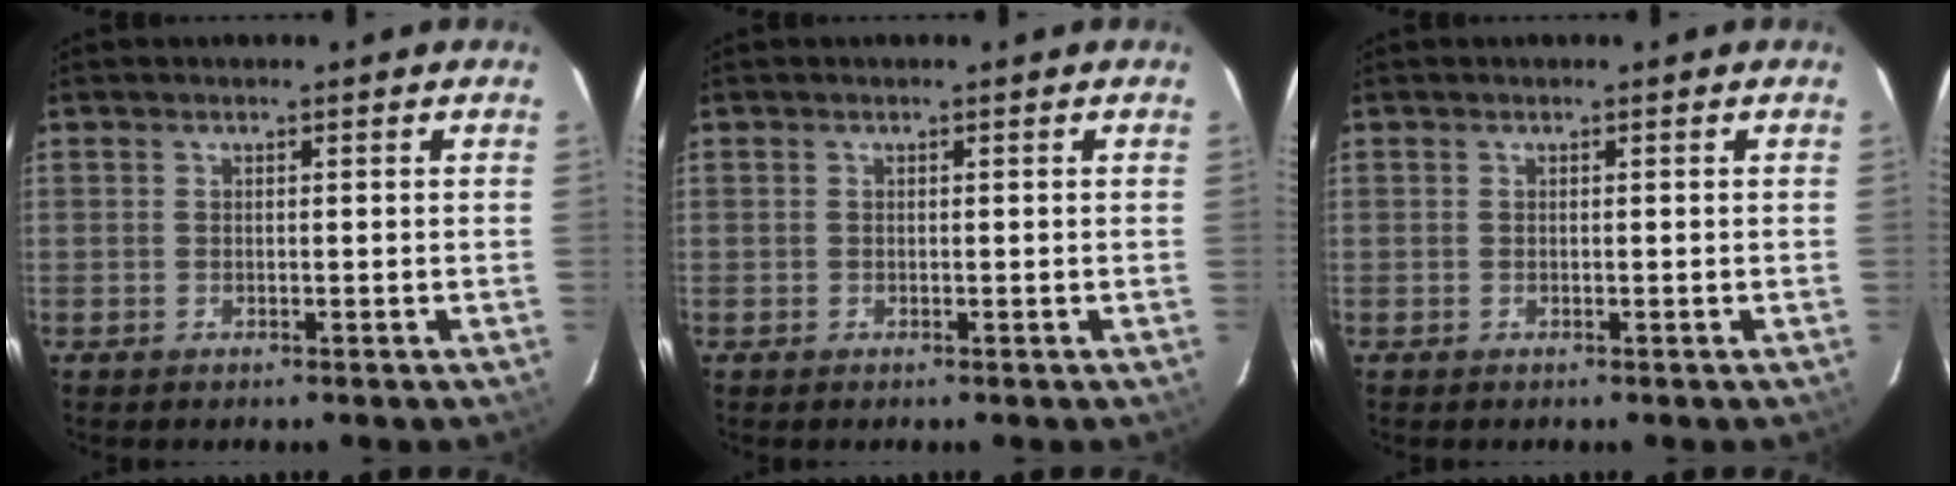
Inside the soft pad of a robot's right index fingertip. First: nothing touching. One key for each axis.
{"total": 0.0}
{"total": 0.0}